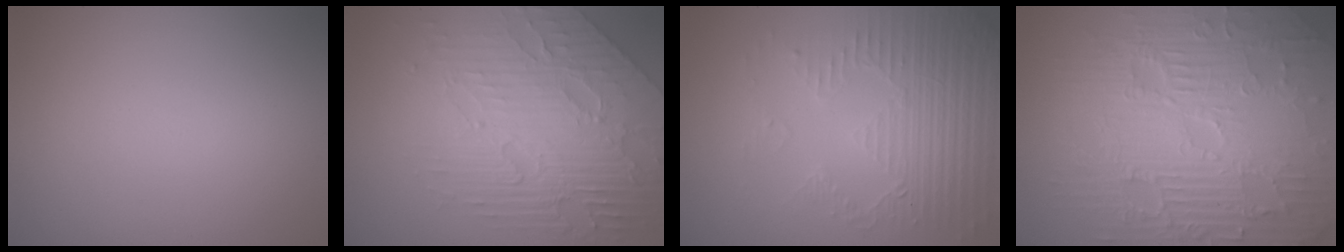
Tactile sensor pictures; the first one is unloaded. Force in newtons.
{"total": 7.0, "press": 5.4, "slide": 4.5}
{"total": 5.4, "press": 3.6, "slide": 4.0}
{"total": 11.4, "press": 7.4, "slide": 8.7}